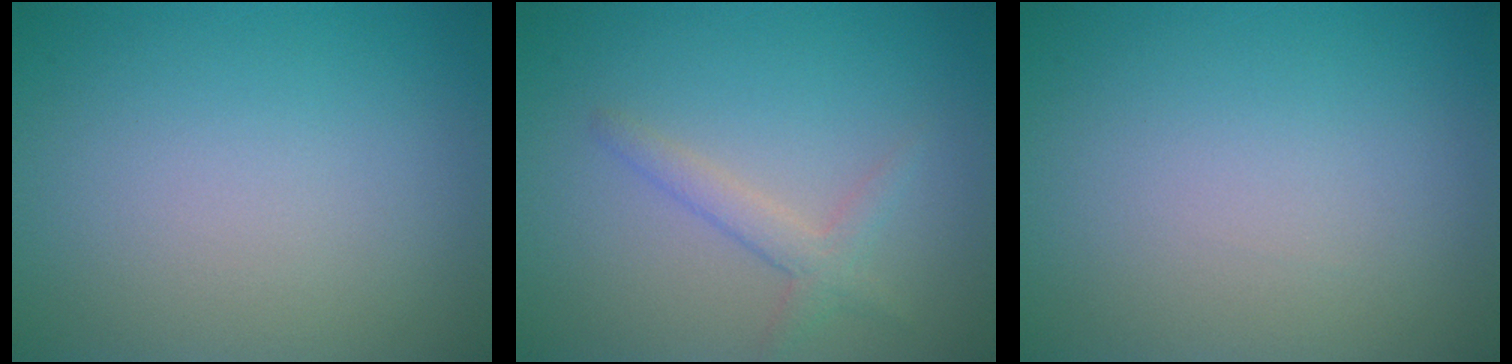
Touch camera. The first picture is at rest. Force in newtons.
{"total": 2.0, "press": 2.0, "slide": 0.1}
{"total": 0.0}